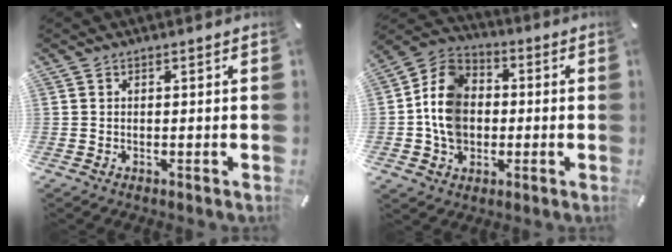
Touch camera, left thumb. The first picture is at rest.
{"total": 11.2, "force": [-1.4, 9.6, 5.6], "torque": [-0.144, 0.018, -0.029]}